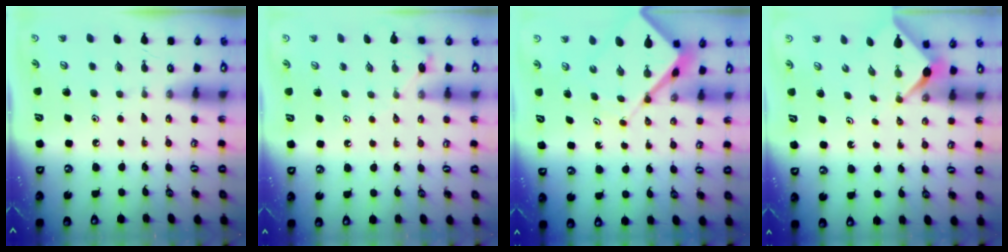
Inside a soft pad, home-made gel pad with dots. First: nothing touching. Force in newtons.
{"total": 4.1, "press": 4.0, "slide": 0.6}
{"total": 7.1, "press": 7.0, "slide": 0.9}
{"total": 2.3, "press": 2.3, "slide": 0.3}